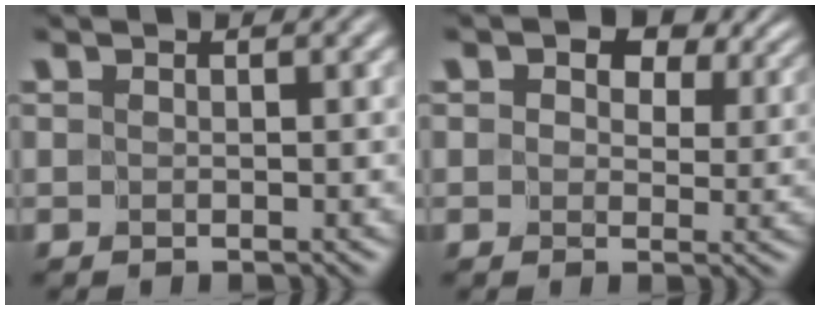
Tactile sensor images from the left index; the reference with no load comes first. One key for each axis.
{"total": 7.6, "fx": 4.1, "fy": 4.4, "fz": 4.6, "tx": -0.061, "ty": 0.004, "tz": 0.047}